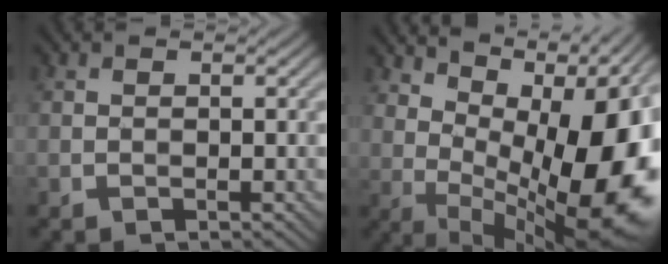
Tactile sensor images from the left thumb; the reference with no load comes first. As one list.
[{"total": 17.3, "force": [3.9, 7.5, 15.0], "torque": [-0.188, 0.022, 0.078]}]